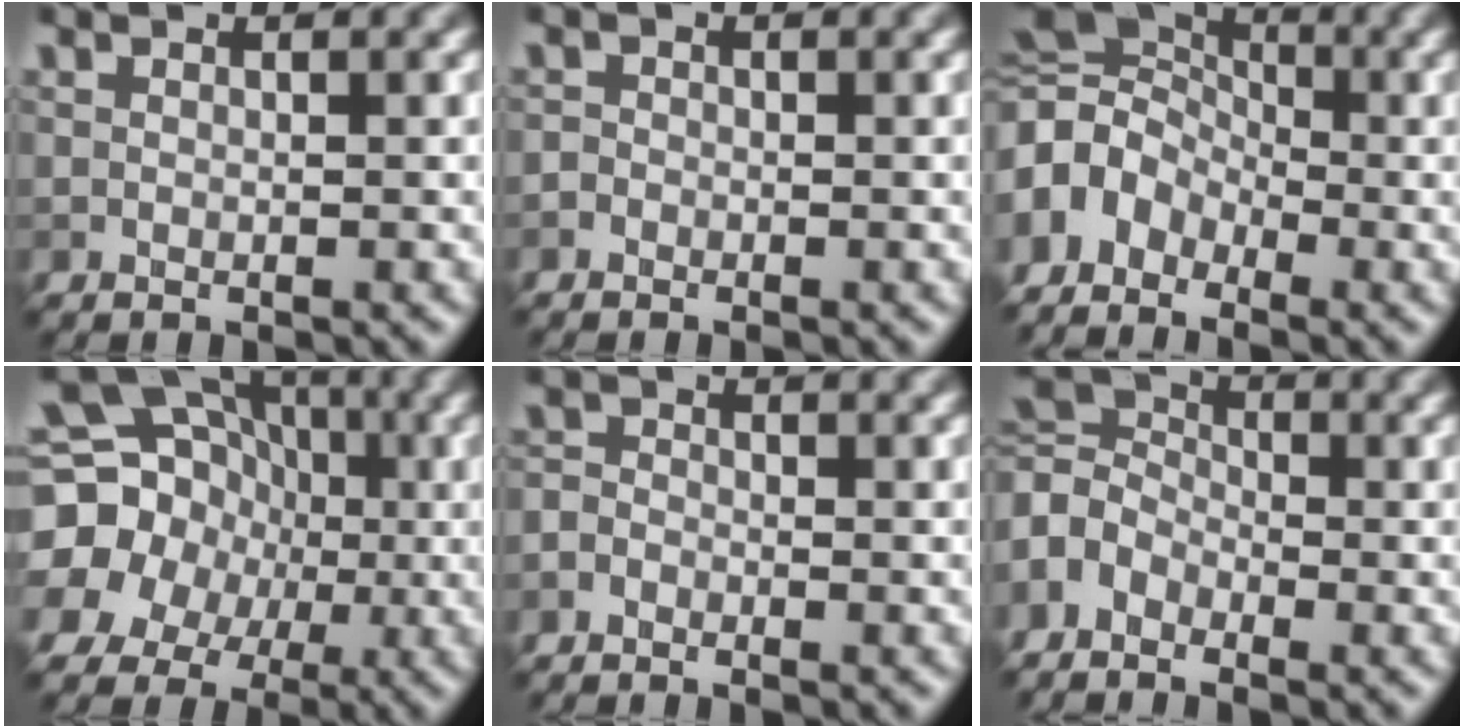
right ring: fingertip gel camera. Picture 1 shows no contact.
{"total": 0.7, "force": [-0.6, 0.4, 0.1], "torque": [0.002, -0.002, -0.013]}
{"total": 9.2, "force": [-2.1, 7.2, 5.3], "torque": [-0.105, 0.013, -0.066]}
{"total": 18.2, "force": [-0.6, 17.0, 6.4], "torque": [-0.165, 0.008, -0.046]}
{"total": 1.4, "force": [-1.1, 0.8, 0.5], "torque": [-0.010, 0.000, -0.026]}
{"total": 4.3, "force": [-1.9, 3.1, 2.4], "torque": [-0.050, 0.011, -0.057]}